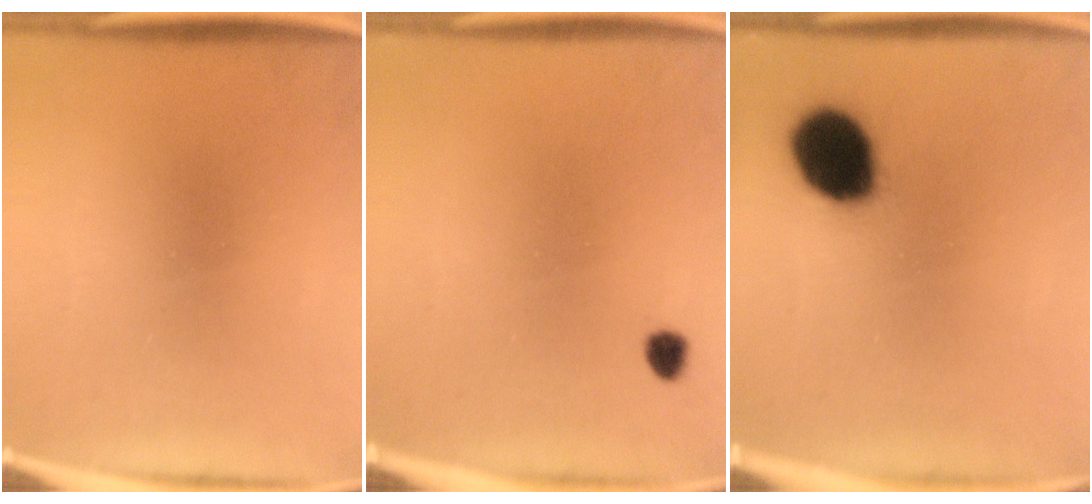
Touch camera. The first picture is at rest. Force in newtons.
{"total": 1.7}
{"total": 16.4}